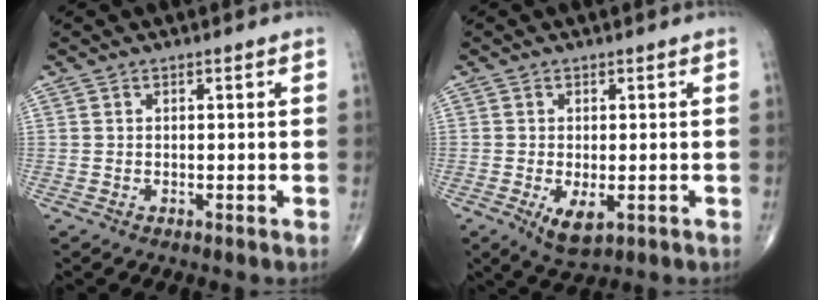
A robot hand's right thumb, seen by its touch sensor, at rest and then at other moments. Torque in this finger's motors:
{"motor_torque": [-0.08, 0.59, 0.29, 0.25, 0.11]}